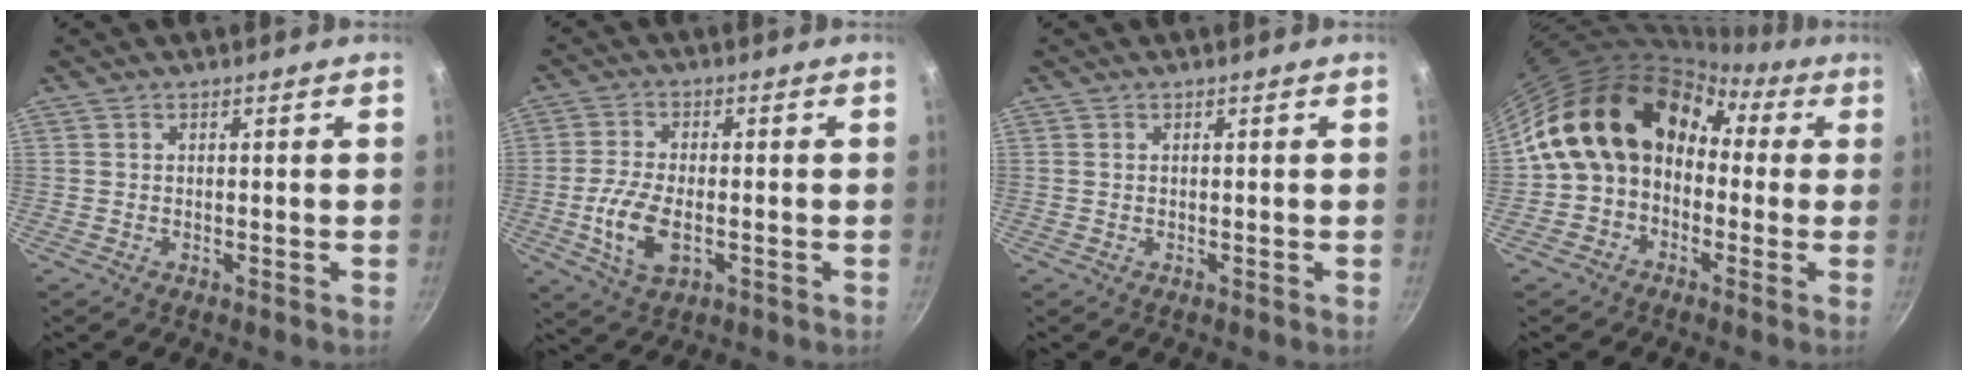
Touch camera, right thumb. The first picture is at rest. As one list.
[{"total": 8.8, "force": [-1.9, 4.5, 7.2], "torque": [-0.152, 0.002, -0.039]}, {"total": 0.0}, {"total": 15.8, "force": [0.3, 12.9, 9.2], "torque": [-0.123, 0.061, -0.014]}]